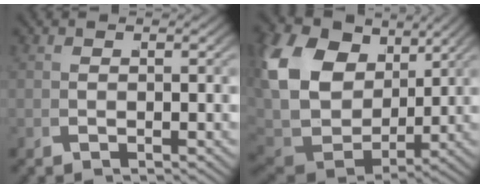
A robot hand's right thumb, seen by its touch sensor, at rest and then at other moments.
{"total": 14.7, "force": [2.3, 10.9, 9.6], "torque": [-0.230, -0.036, 0.051]}